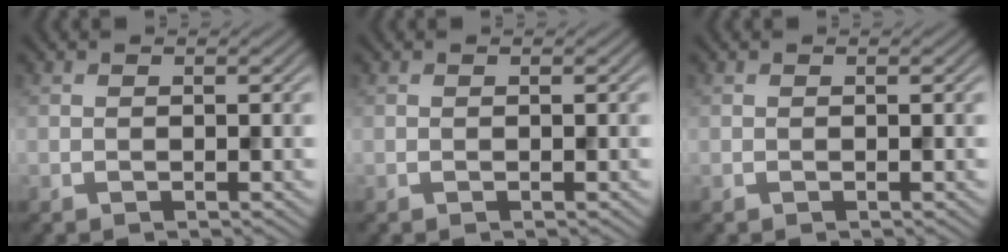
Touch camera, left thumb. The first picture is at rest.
{"total": 0.0}
{"total": 0.0}